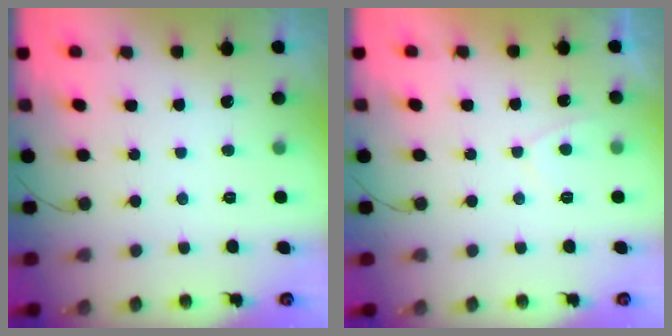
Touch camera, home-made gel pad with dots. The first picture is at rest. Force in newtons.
{"total": 2.5, "press": 2.4, "slide": 0.7}